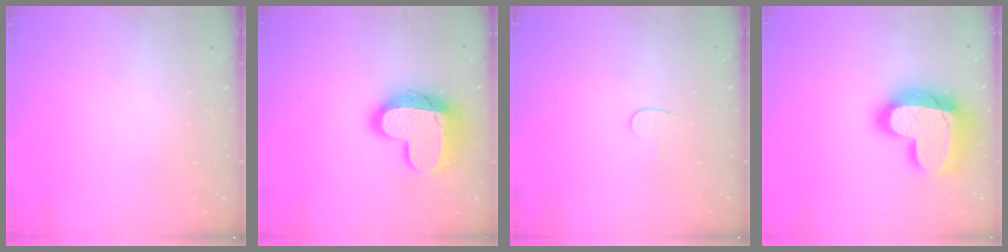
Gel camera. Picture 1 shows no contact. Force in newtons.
{"total": 16.2, "press": 16.1, "slide": 1.1}
{"total": 3.9, "press": 3.8, "slide": 0.4}
{"total": 23.3, "press": 23.2, "slide": 1.9}